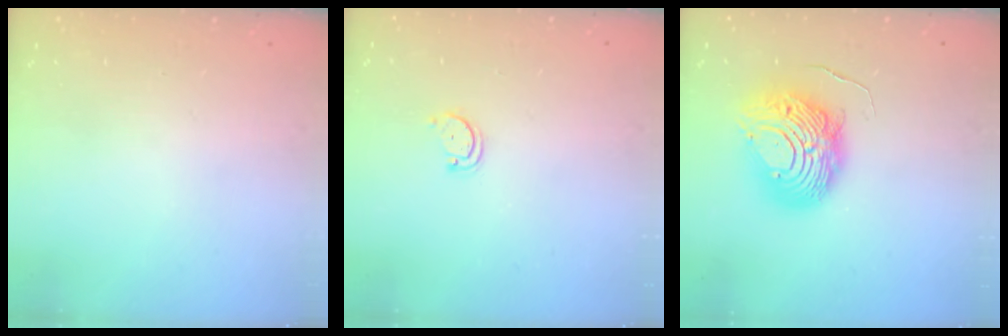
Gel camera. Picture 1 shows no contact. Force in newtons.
{"total": 2.8, "press": 2.8, "slide": 0.3}
{"total": 12.2, "press": 12.2, "slide": 1.2}